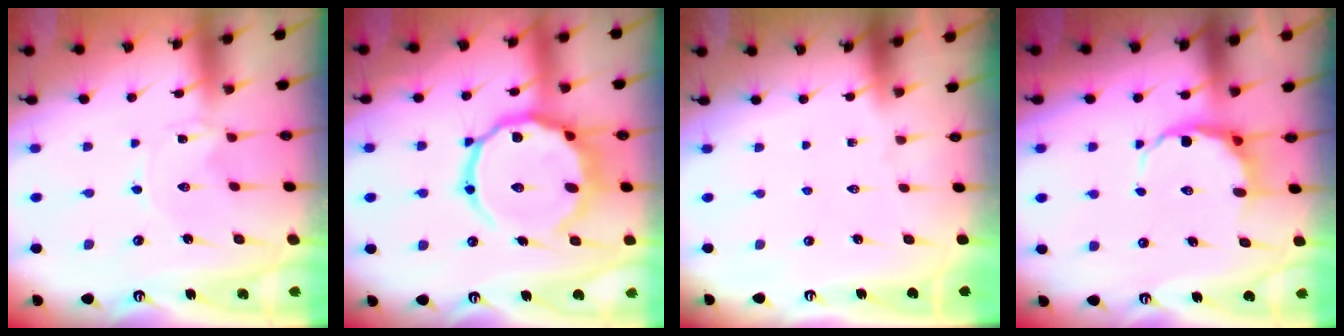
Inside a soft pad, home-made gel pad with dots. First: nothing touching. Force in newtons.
{"total": 18.9, "press": 18.9, "slide": 1.7}
{"total": 0.0}
{"total": 7.8, "press": 7.6, "slide": 1.8}